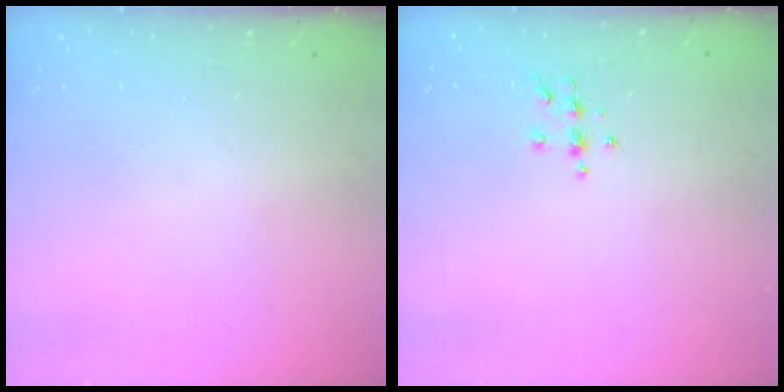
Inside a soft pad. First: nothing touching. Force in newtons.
{"total": 4.8, "press": 4.8, "slide": 0.6}